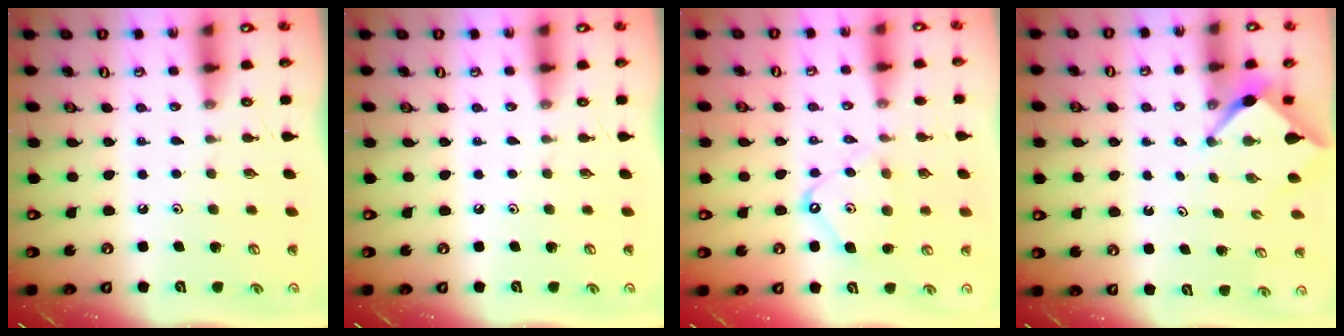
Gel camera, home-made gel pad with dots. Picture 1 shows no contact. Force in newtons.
{"total": 0.0}
{"total": 9.2, "press": 9.2, "slide": 0.8}
{"total": 2.5, "press": 2.4, "slide": 0.3}